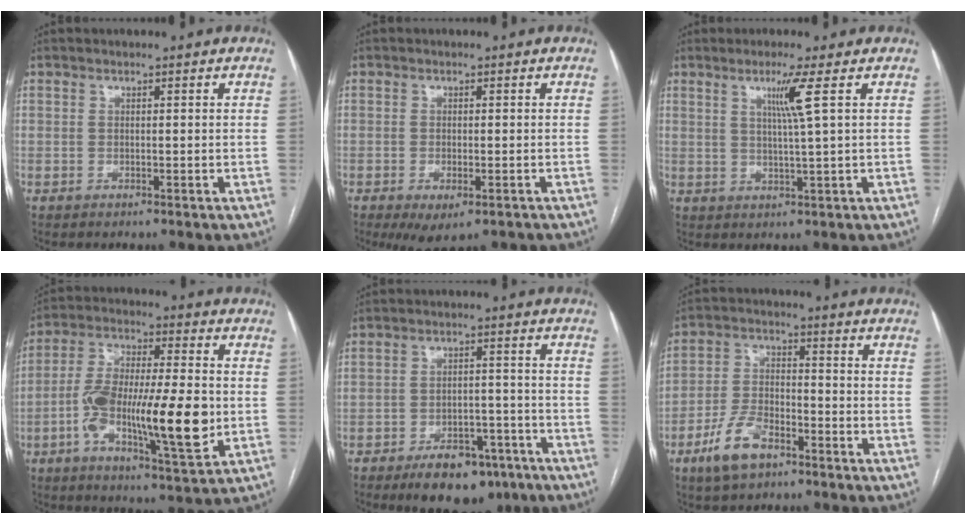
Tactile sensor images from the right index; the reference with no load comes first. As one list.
[{"total": 5.5, "force": [-3.4, 2.0, 3.9], "torque": [-0.056, -0.011, -0.047]}, {"total": 4.6, "force": [1.8, -1.4, 4.0], "torque": [-0.077, -0.008, 0.035]}, {"total": 17.3, "force": [-3.1, 3.6, 16.7], "torque": [-0.300, 0.001, -0.051]}, {"total": 10.6, "force": [-7.4, 5.1, 5.6], "torque": [-0.072, 0.009, -0.108]}, {"total": 8.9, "force": [-5.4, 4.1, 5.8], "torque": [-0.130, 0.005, -0.100]}]